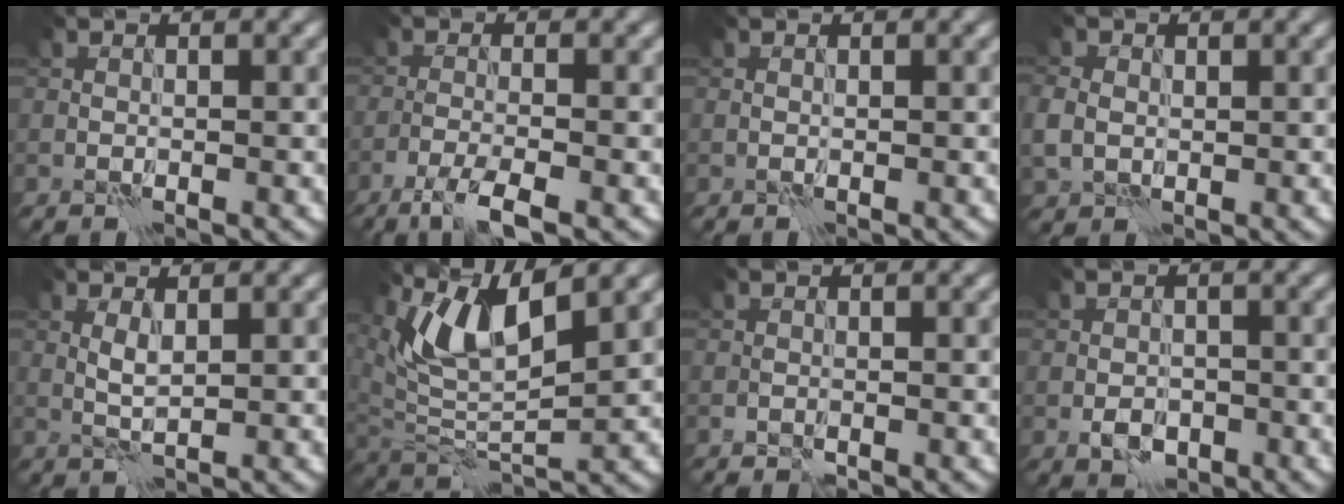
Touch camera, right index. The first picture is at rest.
{"total": 3.6, "force": [-2.4, 0.4, 2.7], "torque": [-0.053, -0.003, -0.052]}
{"total": 0.0}
{"total": 2.8, "force": [0.0, 2.4, 1.4], "torque": [-0.035, 0.001, 0.000]}
{"total": 1.4, "force": [0.4, 0.4, 1.3], "torque": [-0.033, 0.000, 0.010]}
{"total": 7.0, "force": [4.3, 2.0, 5.2], "torque": [-0.108, -0.007, 0.081]}
{"total": 0.6, "force": [-0.5, 0.3, 0.3], "torque": [-0.004, 0.003, -0.009]}
{"total": 2.6, "force": [-1.1, 1.8, 1.6], "torque": [-0.026, -0.003, -0.022]}